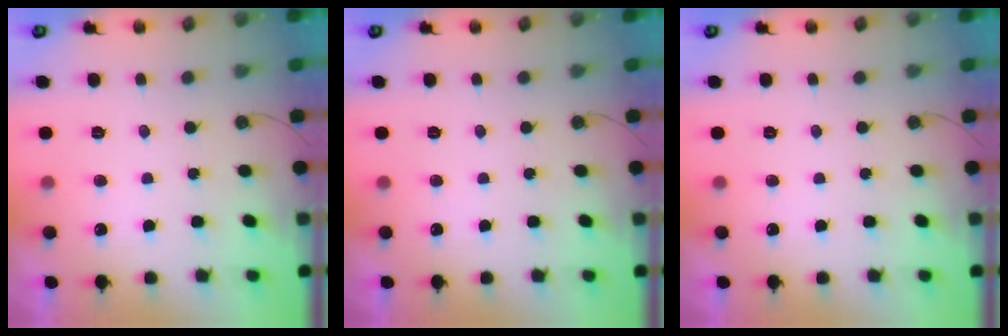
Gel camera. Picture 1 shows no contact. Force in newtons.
{"total": 0.0}
{"total": 0.0}